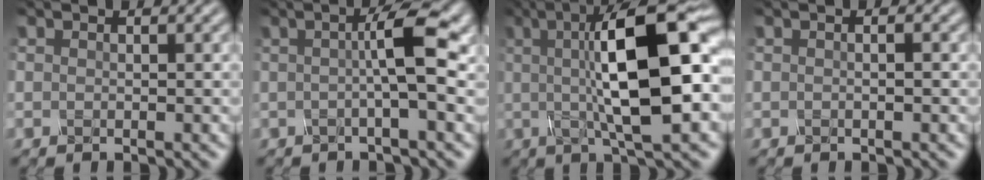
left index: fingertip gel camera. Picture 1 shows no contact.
{"total": 4.8, "force": [0.4, 0.7, 4.7], "torque": [-0.073, 0.006, 0.001]}
{"total": 12.6, "force": [1.4, 3.2, 12.1], "torque": [-0.179, 0.014, 0.020]}
{"total": 1.1, "force": [0.2, 0.4, 1.0], "torque": [-0.006, -0.008, -0.002]}